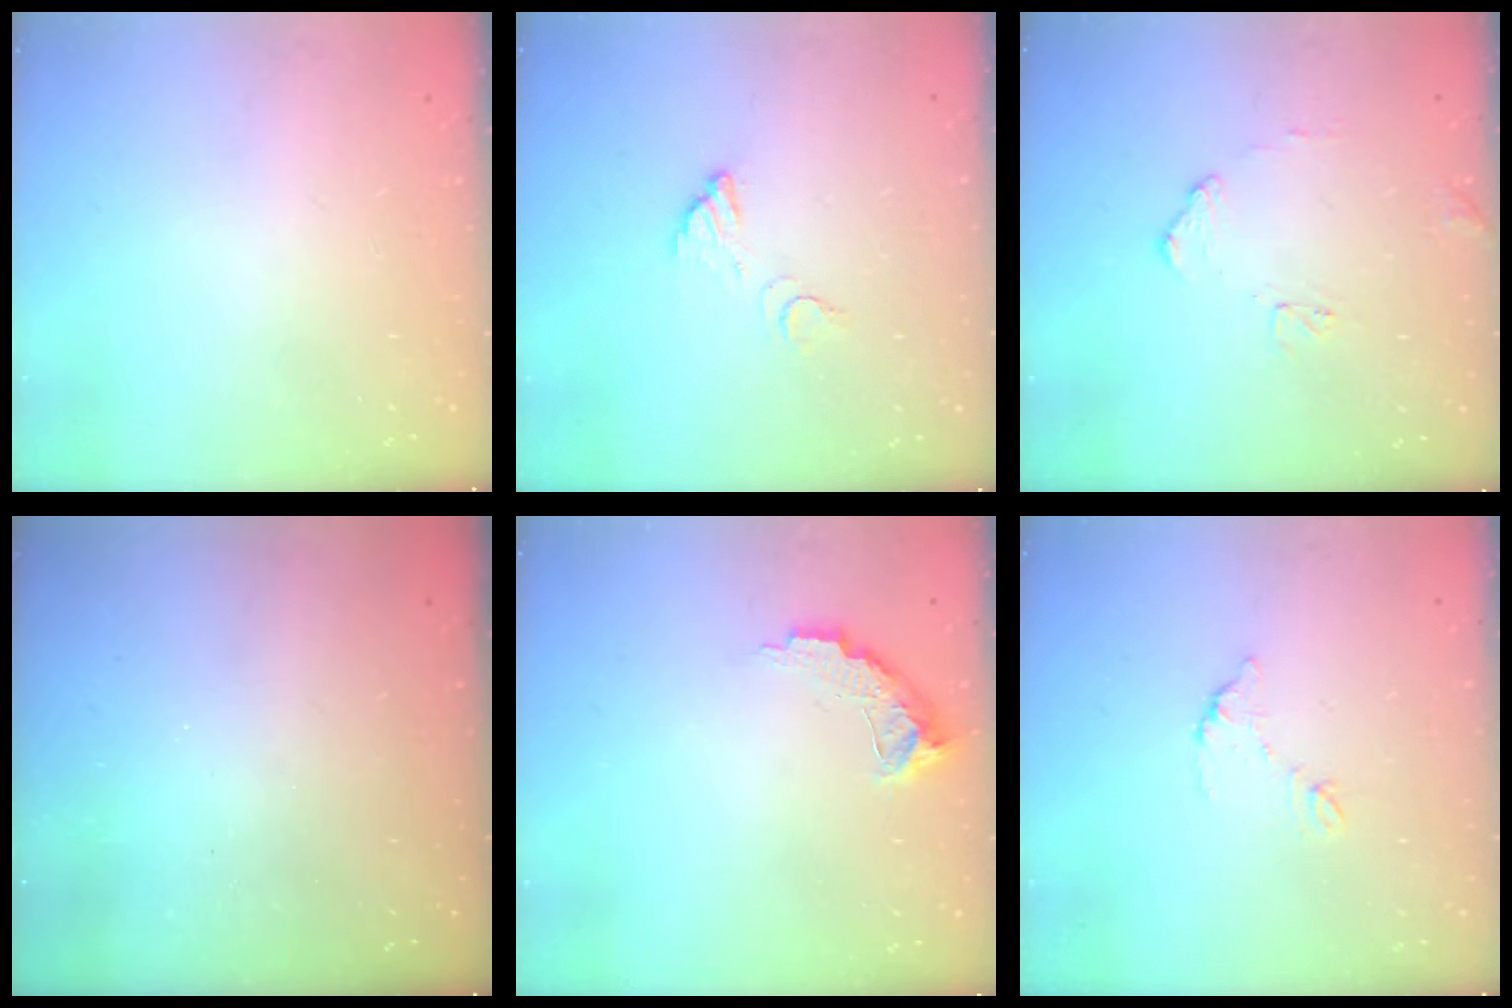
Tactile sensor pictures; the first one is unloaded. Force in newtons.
{"total": 3.6, "press": 3.6, "slide": 0.2}
{"total": 9.7, "press": 9.7, "slide": 0.4}
{"total": 3.0, "press": 3.0, "slide": 0.1}
{"total": 8.6, "press": 8.6, "slide": 0.4}
{"total": 7.5, "press": 7.5, "slide": 0.2}